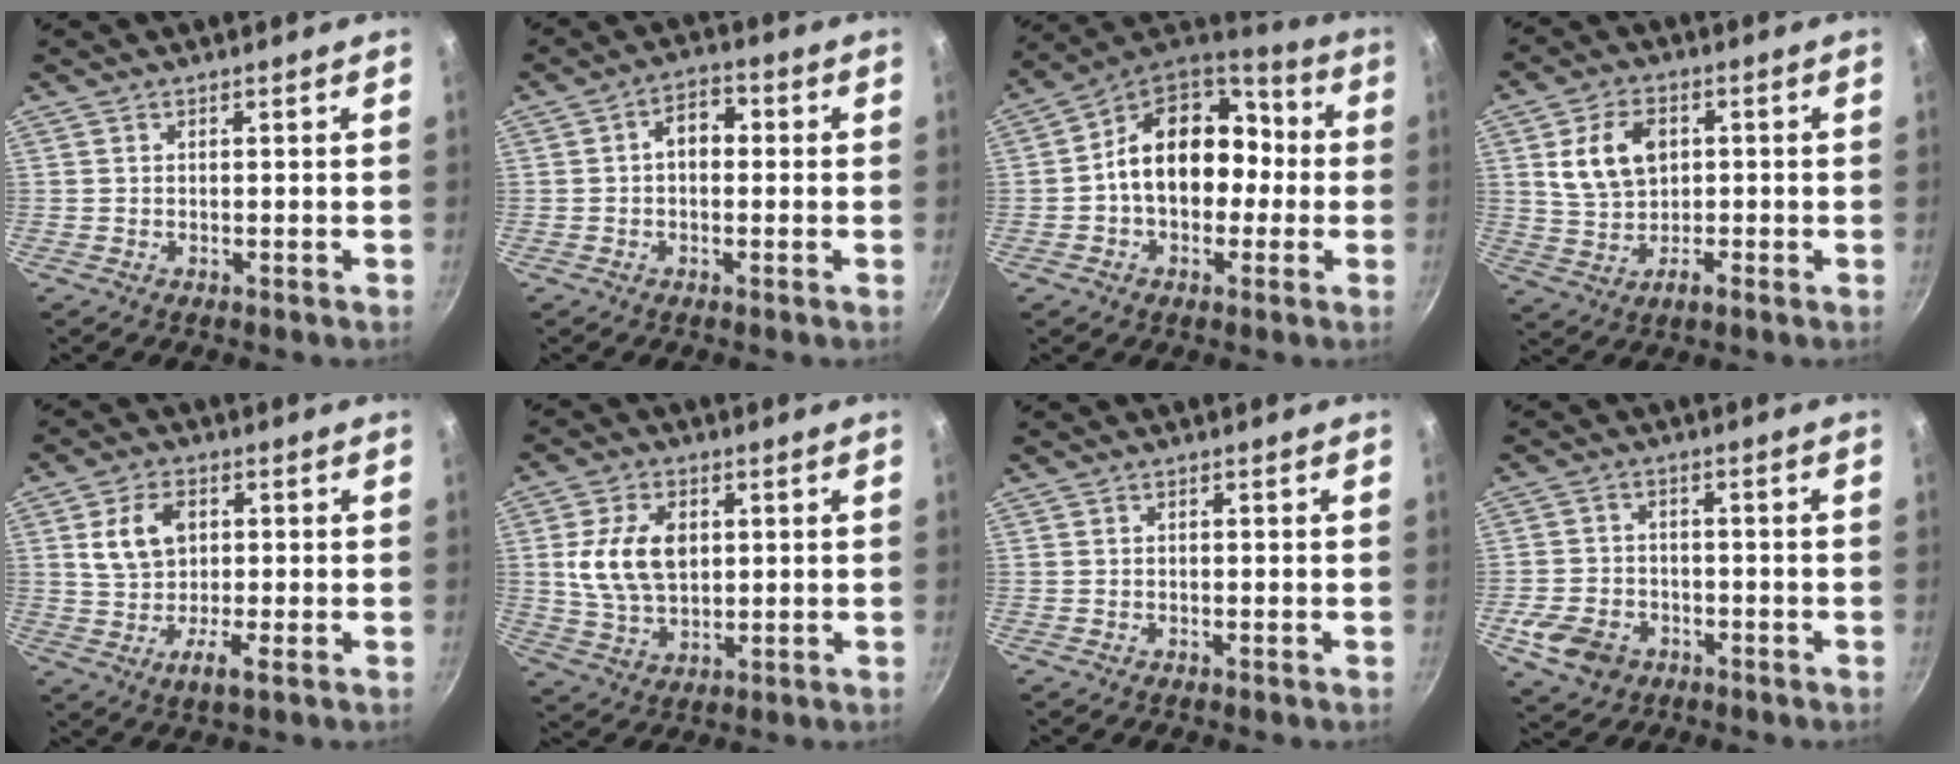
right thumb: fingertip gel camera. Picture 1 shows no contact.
{"total": 5.3, "force": [0.2, 3.5, 3.9], "torque": [-0.046, 0.021, -0.008]}
{"total": 17.3, "force": [-0.6, 12.0, 12.5], "torque": [-0.154, 0.048, -0.021]}
{"total": 9.5, "force": [1.6, 6.6, 6.6], "torque": [-0.104, 0.001, 0.033]}
{"total": 9.5, "force": [0.9, 5.2, 7.9], "torque": [-0.143, 0.000, 0.021]}
{"total": 11.7, "force": [1.9, 7.7, 8.6], "torque": [-0.145, -0.004, 0.044]}
{"total": 0.0}
{"total": 7.9, "force": [-3.5, 6.0, 3.7], "torque": [-0.064, 0.019, -0.055]}